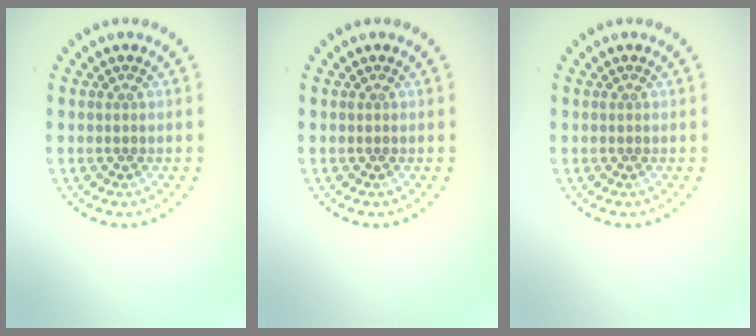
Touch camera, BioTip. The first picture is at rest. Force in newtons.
{"total": 0.0}
{"total": 0.0}